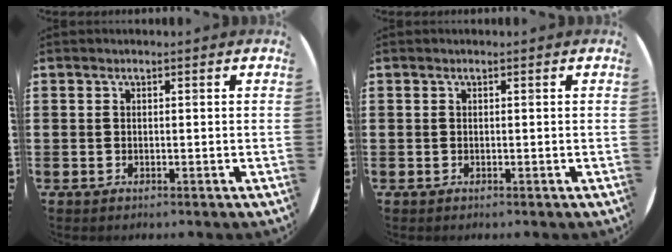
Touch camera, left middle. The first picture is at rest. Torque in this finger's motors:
{"motor_torque": [0.00, 0.00, 0.00, -0.01]}